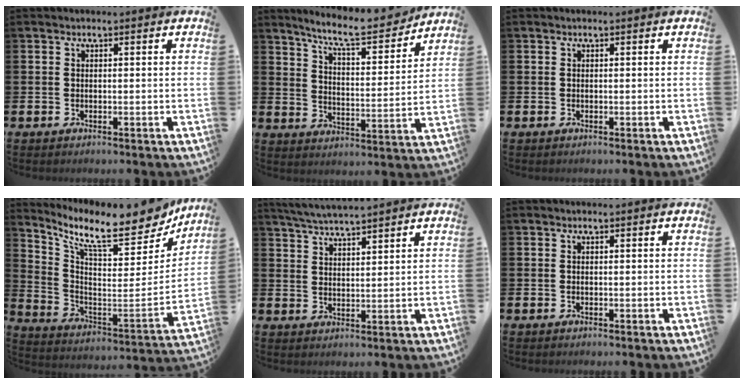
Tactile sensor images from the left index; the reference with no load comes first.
{"total": 9.0, "force": [8.2, 1.1, 3.5], "torque": [-0.085, -0.054, 0.141]}
{"total": 0.0}
{"total": 11.3, "force": [9.2, 3.1, 5.8], "torque": [-0.130, -0.075, 0.149]}
{"total": 4.7, "force": [4.6, -0.1, 0.8], "torque": [-0.037, -0.019, 0.084]}
{"total": 0.0}